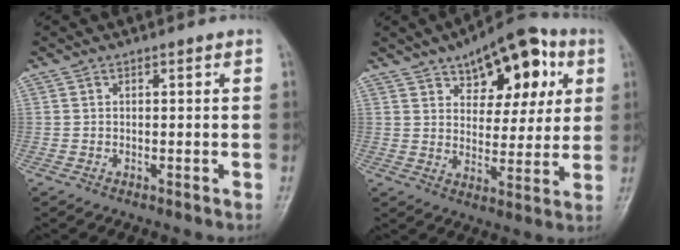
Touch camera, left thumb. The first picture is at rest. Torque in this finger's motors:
{"motor_torque": [0.15, 0.27, 0.23, -0.27, 0.11]}